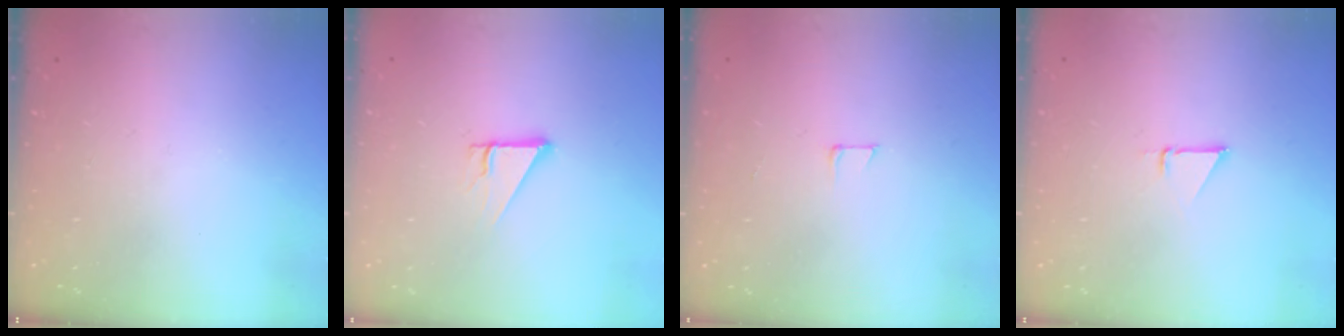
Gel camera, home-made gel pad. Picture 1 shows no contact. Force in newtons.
{"total": 3.8, "press": 3.8, "slide": 0.3}
{"total": 4.4, "press": 4.4, "slide": 0.3}
{"total": 1.5, "press": 1.5, "slide": 0.0}